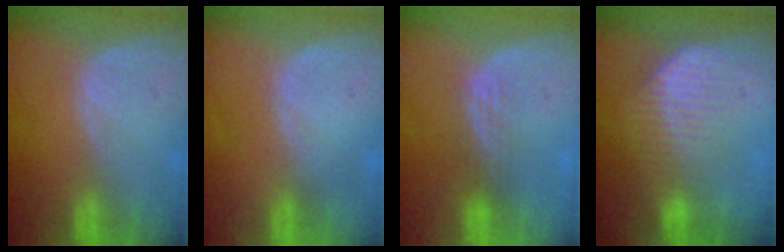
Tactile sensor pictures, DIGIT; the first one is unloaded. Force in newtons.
{"total": 0.0}
{"total": 3.0, "press": 2.6, "slide": 1.4}
{"total": 7.5, "press": 6.3, "slide": 4.0}